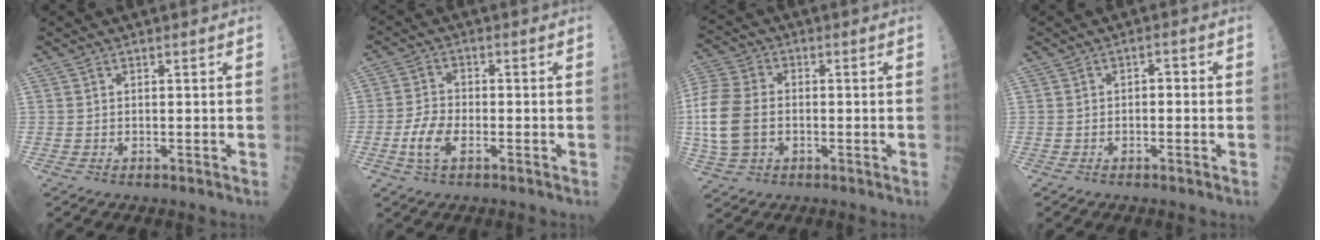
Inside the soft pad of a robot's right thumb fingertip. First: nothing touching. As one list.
[{"total": 5.7, "force": [-2.2, 2.8, 4.4], "torque": [-0.090, 0.013, -0.044]}, {"total": 12.2, "force": [-1.0, 8.5, 8.7], "torque": [-0.191, 0.014, -0.024]}, {"total": 1.8, "force": [-0.1, 1.2, 1.4], "torque": [-0.012, 0.008, -0.006]}]